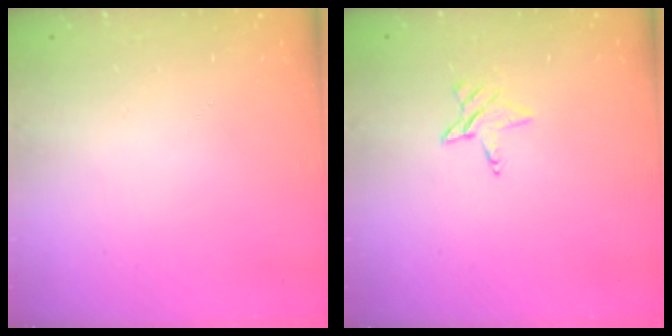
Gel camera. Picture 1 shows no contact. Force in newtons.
{"total": 2.7, "press": 2.7, "slide": 0.2}